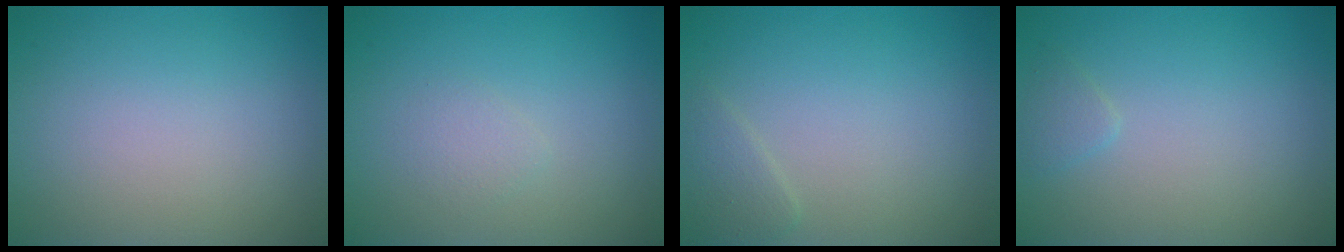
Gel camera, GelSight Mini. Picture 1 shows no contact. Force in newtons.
{"total": 0.9, "press": 0.9, "slide": 0.1}
{"total": 1.3, "press": 1.3, "slide": 0.1}
{"total": 0.9, "press": 0.9, "slide": 0.1}